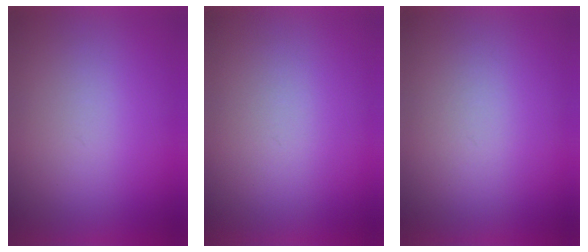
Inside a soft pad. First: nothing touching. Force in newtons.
{"total": 1.2}
{"total": 1.1}